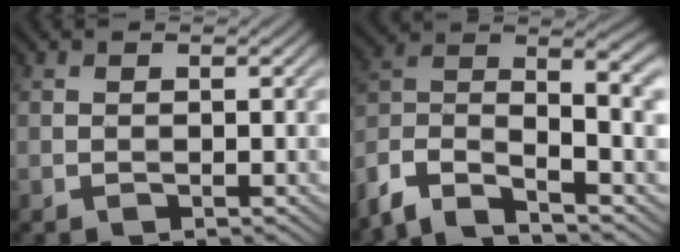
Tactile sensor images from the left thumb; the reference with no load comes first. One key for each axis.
{"total": 11.7, "fx": -6.0, "fy": 5.0, "fz": 8.7, "tx": -0.173, "ty": -0.005, "tz": -0.133}